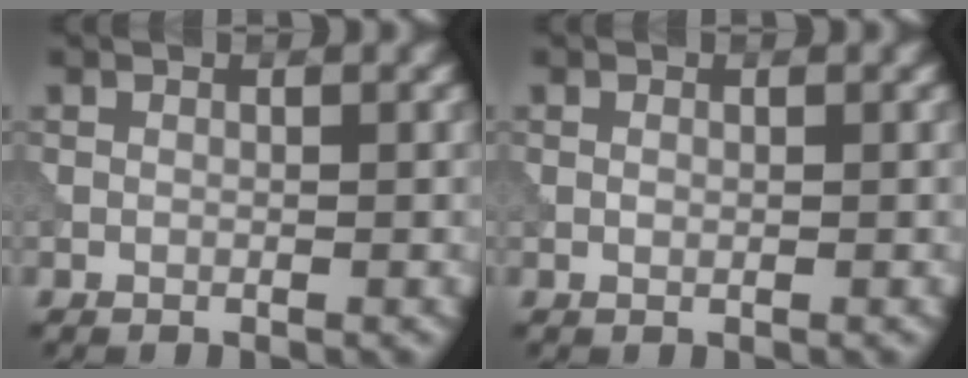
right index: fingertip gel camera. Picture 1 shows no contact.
{"total": 0.0}